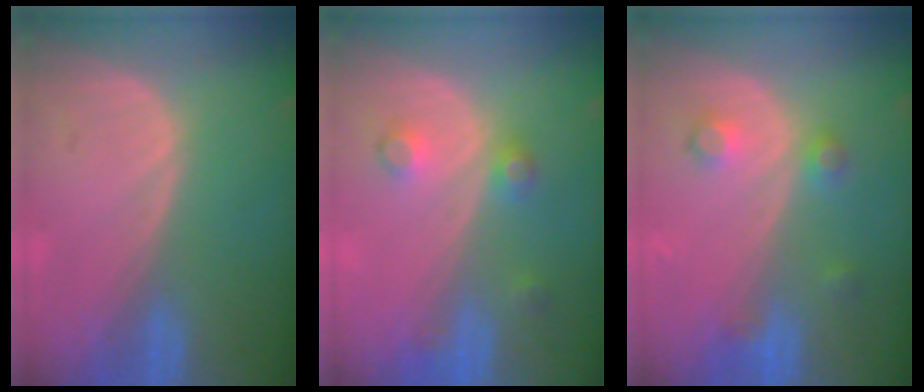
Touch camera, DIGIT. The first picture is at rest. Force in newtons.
{"total": 3.6, "press": 3.3, "slide": 1.5}
{"total": 3.7, "press": 3.4, "slide": 1.4}